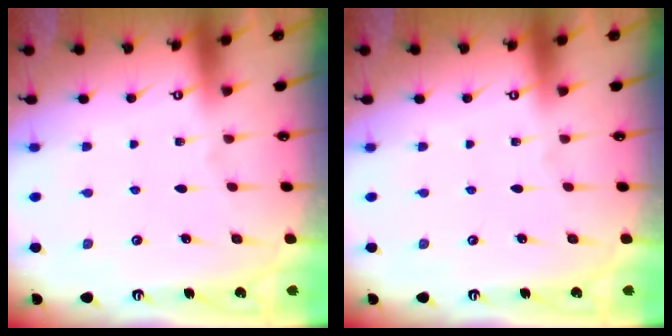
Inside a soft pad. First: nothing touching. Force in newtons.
{"total": 0.0}